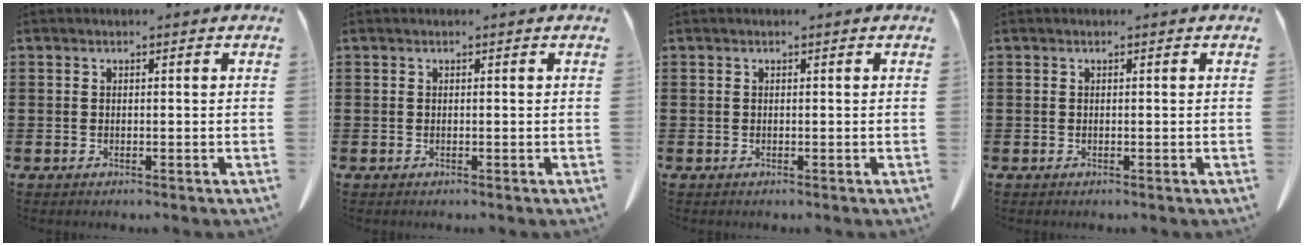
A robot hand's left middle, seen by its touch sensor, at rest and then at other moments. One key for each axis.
{"total": 0.0}
{"total": 0.0}
{"total": 0.0}